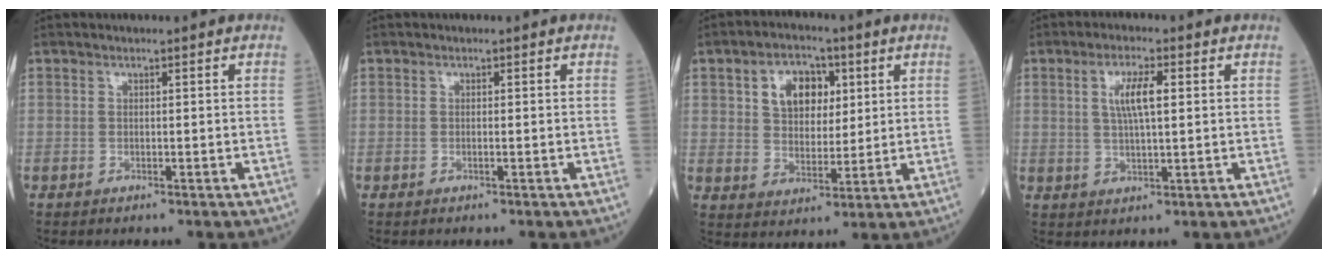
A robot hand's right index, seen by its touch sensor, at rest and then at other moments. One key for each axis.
{"total": 0.0}
{"total": 8.1, "fx": 3.0, "fy": 5.2, "fz": 5.4, "tx": -0.095, "ty": 0.018, "tz": 0.057}
{"total": 5.3, "fx": 1.4, "fy": 0.9, "fz": 5.1, "tx": -0.099, "ty": 0.006, "tz": 0.031}